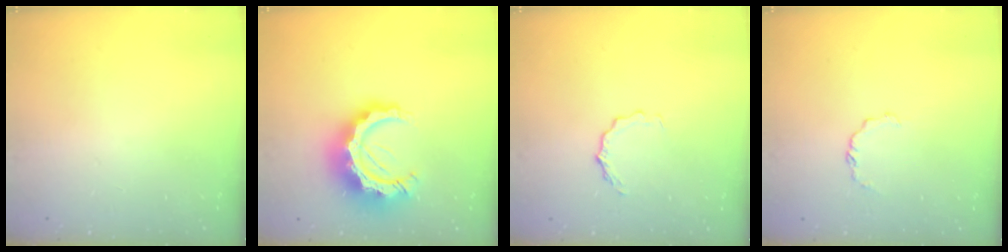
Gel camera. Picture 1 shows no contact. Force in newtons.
{"total": 15.4, "press": 15.4, "slide": 1.4}
{"total": 4.1, "press": 4.1, "slide": 0.4}
{"total": 3.3, "press": 3.3, "slide": 0.3}